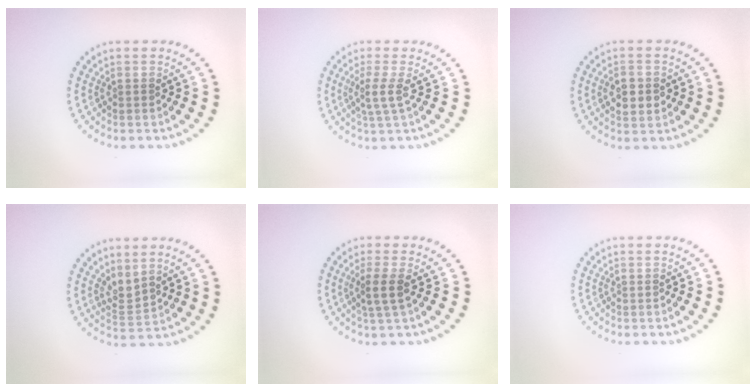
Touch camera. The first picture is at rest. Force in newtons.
{"total": 2.2, "press": 1.7, "slide": 1.4}
{"total": 2.3, "press": 2.3, "slide": 0.1}
{"total": 2.2, "press": 1.5, "slide": 1.6}
{"total": 2.2, "press": 1.7, "slide": 1.4}
{"total": 0.0}